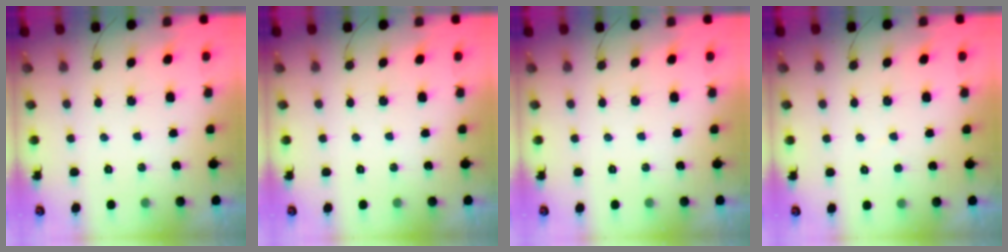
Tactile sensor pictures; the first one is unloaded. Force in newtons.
{"total": 0.0}
{"total": 0.0}
{"total": 2.0, "press": 2.0, "slide": 0.2}